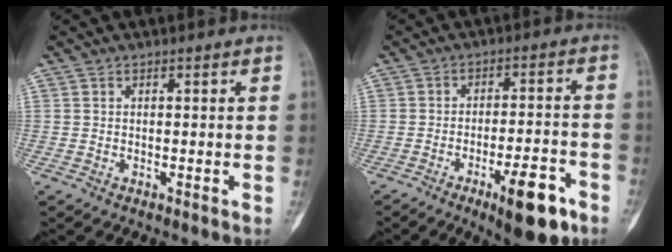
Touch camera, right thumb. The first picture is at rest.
{"total": 11.5, "force": [-6.0, 3.4, 9.1], "torque": [-0.124, 0.028, -0.081]}